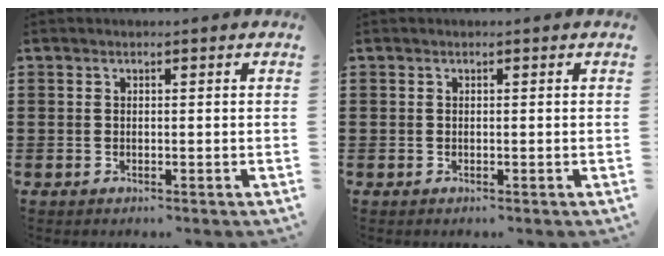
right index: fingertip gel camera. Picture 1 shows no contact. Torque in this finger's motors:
{"motor_torque": [-0.08, 0.08, 0.00, 0.00]}